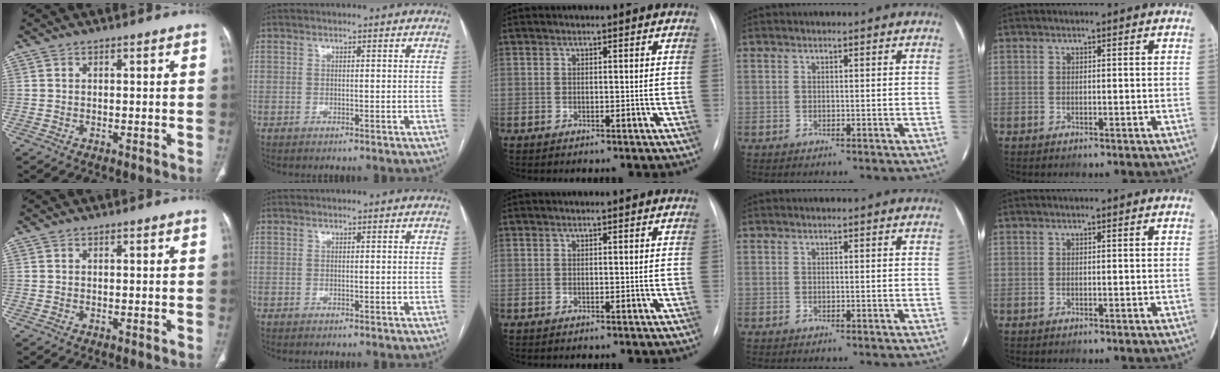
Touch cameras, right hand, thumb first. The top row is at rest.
{}